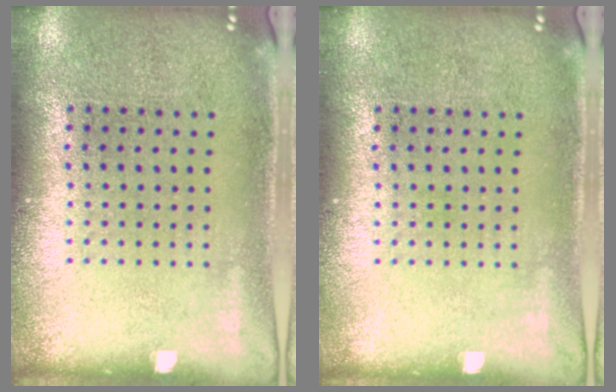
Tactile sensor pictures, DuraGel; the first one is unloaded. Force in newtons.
{"total": 0.0}